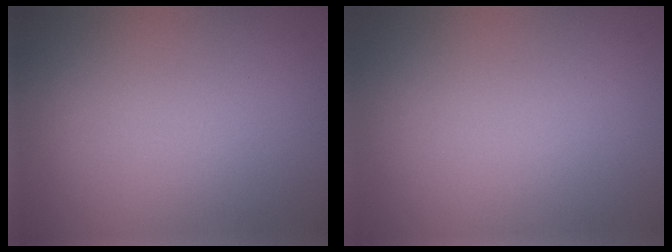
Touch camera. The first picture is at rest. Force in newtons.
{"total": 0.0}